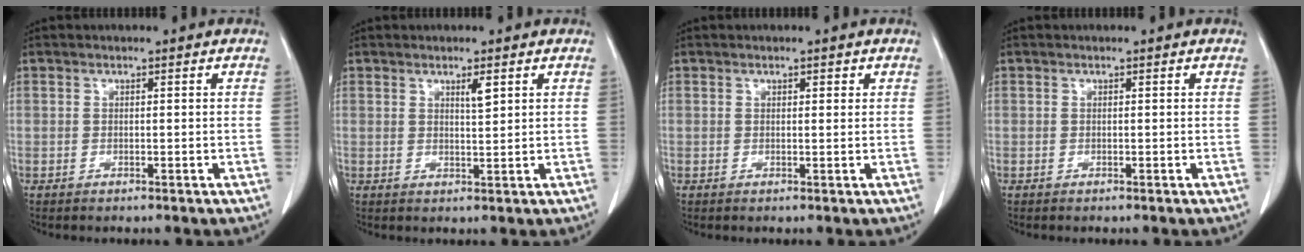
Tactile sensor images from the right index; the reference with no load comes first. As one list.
[{"total": 2.1, "force": [1.1, 0.2, 1.8], "torque": [-0.033, -0.003, 0.020]}, {"total": 0.9, "force": [0.5, 0.3, 0.6], "torque": [-0.010, -0.001, 0.007]}, {"total": 0.0}]